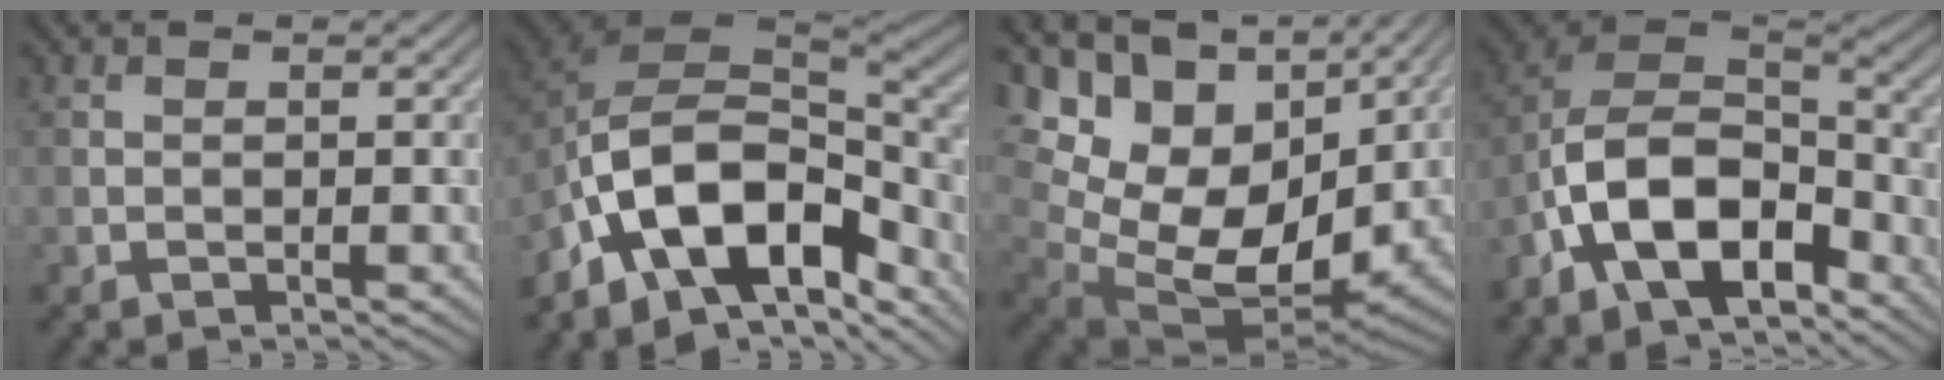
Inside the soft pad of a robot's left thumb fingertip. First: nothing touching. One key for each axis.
{"total": 16.1, "fx": -7.9, "fy": 8.6, "fz": 11.0, "tx": -0.239, "ty": -0.021, "tz": -0.141}
{"total": 20.2, "fx": 3.2, "fy": 13.7, "fz": 14.4, "tx": -0.273, "ty": -0.023, "tz": 0.102}
{"total": 13.9, "fx": -7.4, "fy": 7.2, "fz": 9.3, "tx": -0.188, "ty": -0.014, "tz": -0.155}